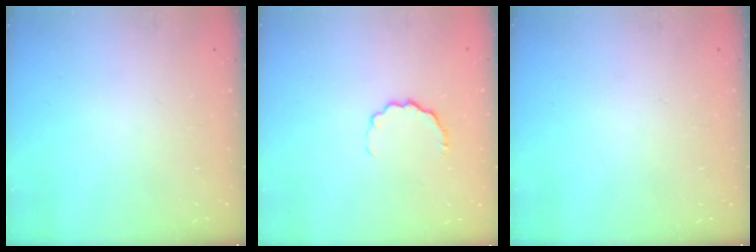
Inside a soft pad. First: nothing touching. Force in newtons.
{"total": 4.7, "press": 4.5, "slide": 1.1}
{"total": 0.0}